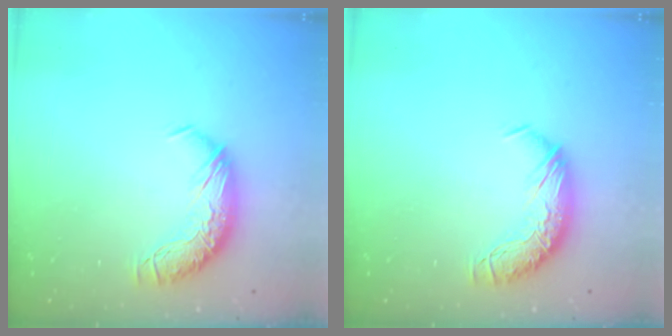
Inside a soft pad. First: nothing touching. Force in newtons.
{"total": 0.0}